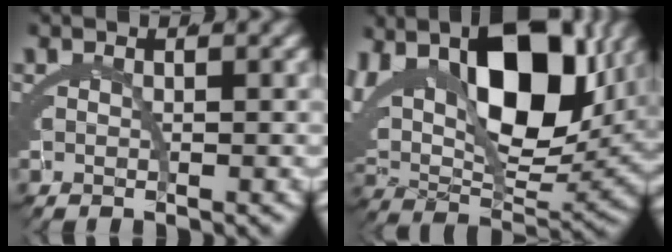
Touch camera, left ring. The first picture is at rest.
{"total": 15.0, "force": [7.2, 7.4, 10.8], "torque": [-0.193, 0.026, 0.112]}